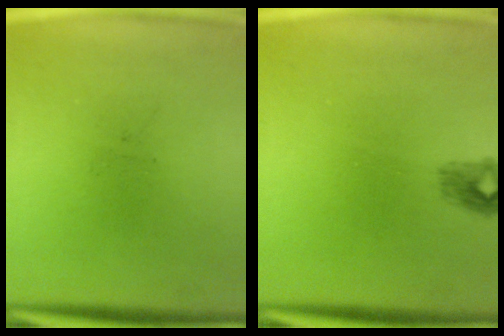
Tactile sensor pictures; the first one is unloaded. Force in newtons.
{"total": 1.5}